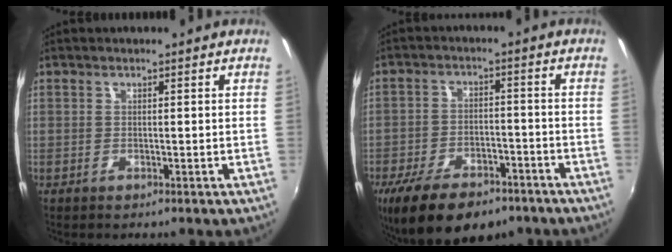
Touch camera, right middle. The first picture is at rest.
{"total": 16.1, "force": [-11.2, 7.2, 9.0], "torque": [-0.193, -0.028, -0.174]}